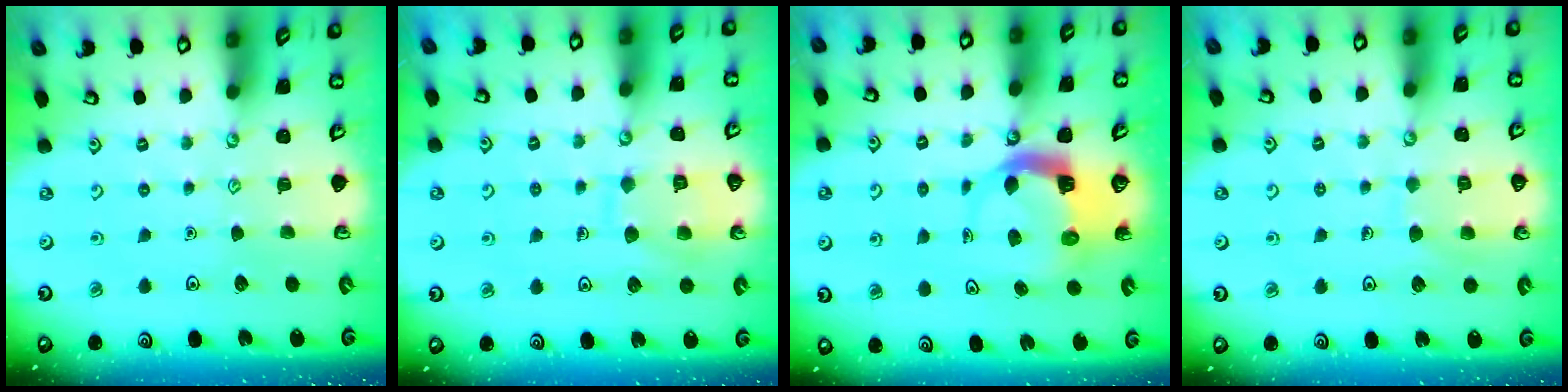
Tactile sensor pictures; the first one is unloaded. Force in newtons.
{"total": 9.9, "press": 9.8, "slide": 0.9}
{"total": 5.2, "press": 5.1, "slide": 0.6}
{"total": 7.1, "press": 7.1, "slide": 0.3}